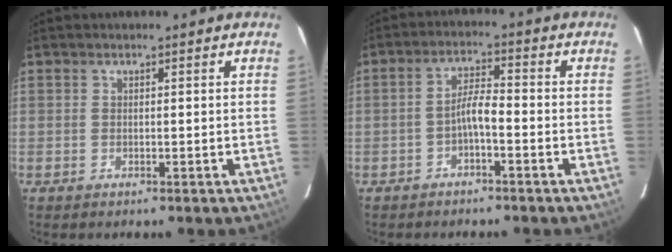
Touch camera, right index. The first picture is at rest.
{"total": 3.6, "force": [-2.0, 0.6, 2.9], "torque": [-0.061, 0.012, -0.036]}